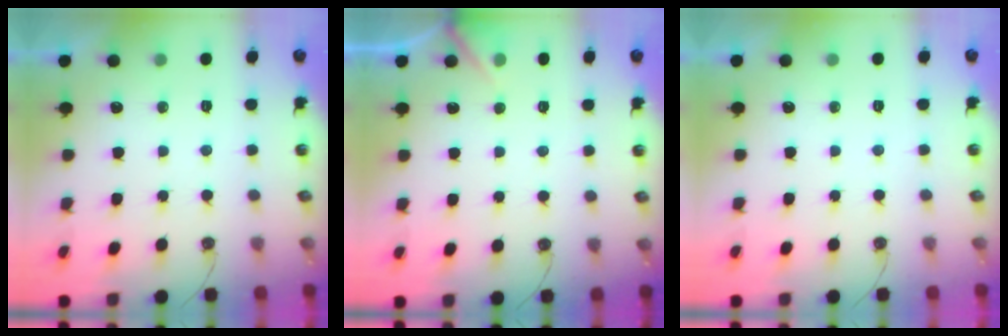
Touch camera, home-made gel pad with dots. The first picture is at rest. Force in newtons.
{"total": 5.8, "press": 5.8, "slide": 0.8}
{"total": 0.0}